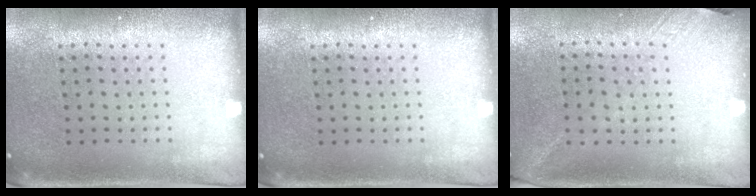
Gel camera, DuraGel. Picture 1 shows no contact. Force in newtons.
{"total": 0.0}
{"total": 1.2, "press": 0.9, "slide": 0.9}